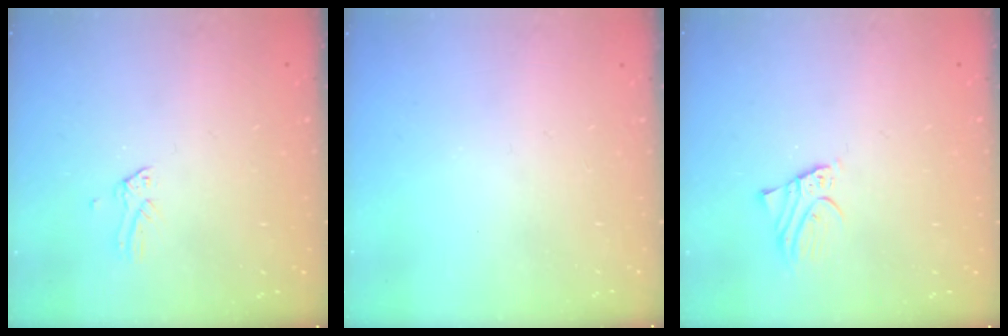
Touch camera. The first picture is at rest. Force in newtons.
{"total": 0.0}
{"total": 2.4, "press": 2.4, "slide": 0.0}